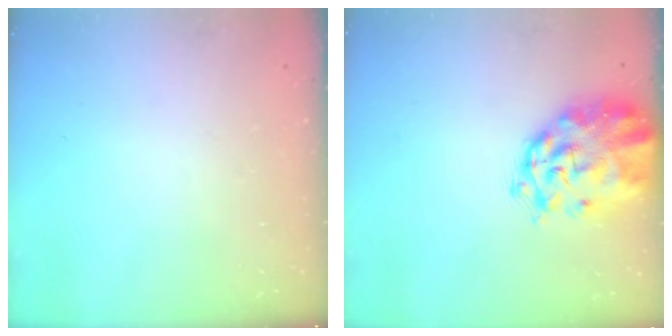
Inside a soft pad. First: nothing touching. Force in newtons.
{"total": 5.3, "press": 5.0, "slide": 1.7}